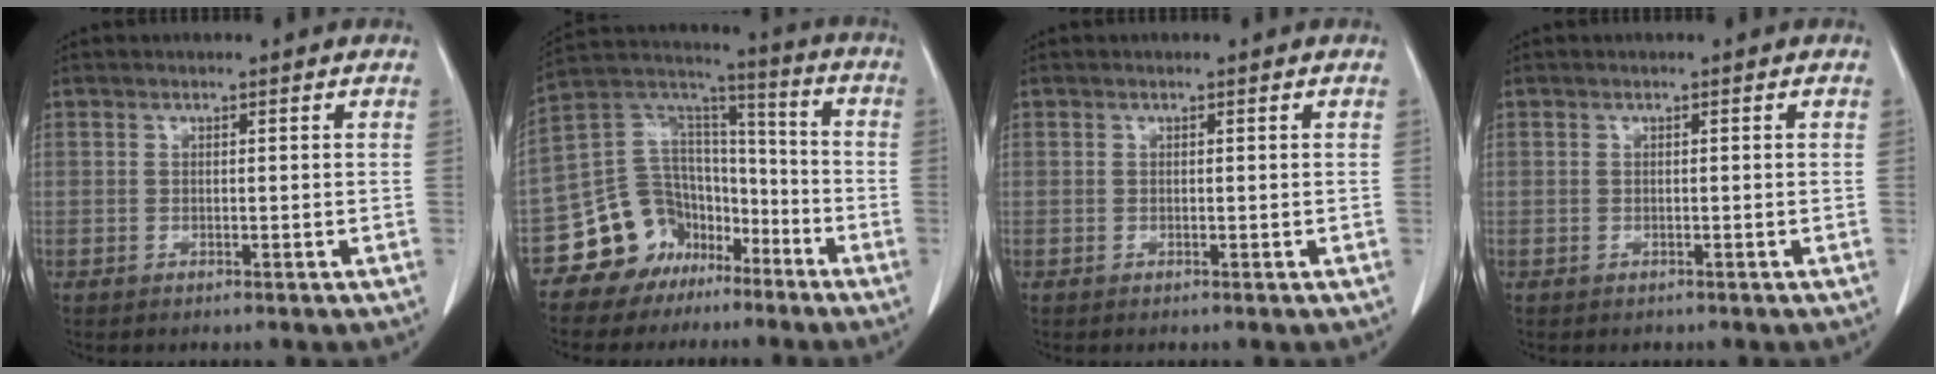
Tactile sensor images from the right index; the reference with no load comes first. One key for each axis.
{"total": 13.4, "fx": -8.4, "fy": 9.7, "fz": 3.7, "tx": -0.074, "ty": 0.090, "tz": -0.143}
{"total": 0.0}
{"total": 0.5, "fx": -0.3, "fy": 0.4, "fz": 0.0, "tx": -0.003, "ty": 0.004, "tz": -0.004}